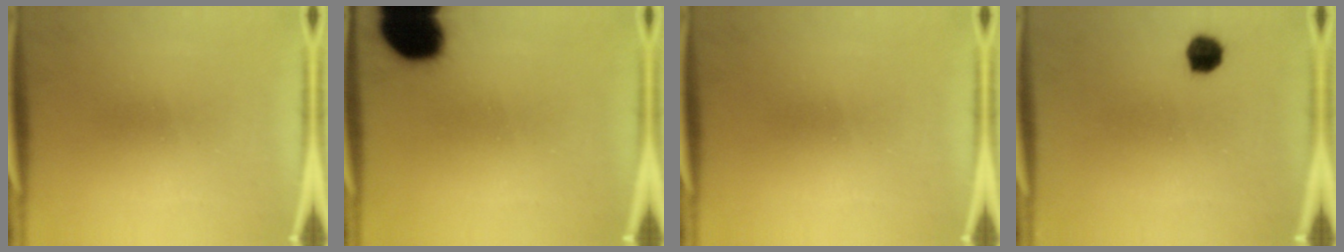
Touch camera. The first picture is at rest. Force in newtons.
{"total": 17.0}
{"total": 0.0}
{"total": 4.2}